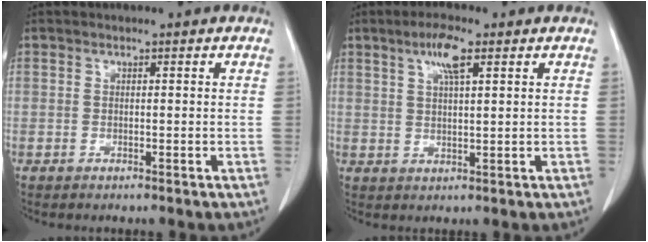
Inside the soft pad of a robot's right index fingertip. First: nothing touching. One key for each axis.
{"total": 5.3, "fx": 2.7, "fy": 1.2, "fz": 4.4, "tx": -0.087, "ty": 0.005, "tz": 0.049}